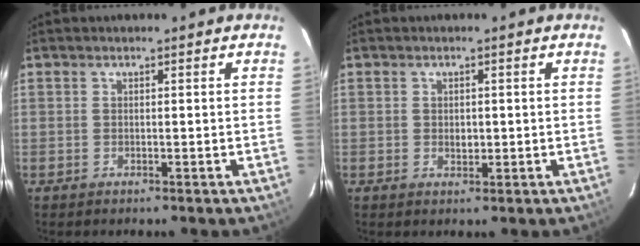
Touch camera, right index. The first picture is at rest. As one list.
[{"total": 1.6, "force": [0.0, 1.2, 1.1], "torque": [-0.017, 0.001, 0.001]}]